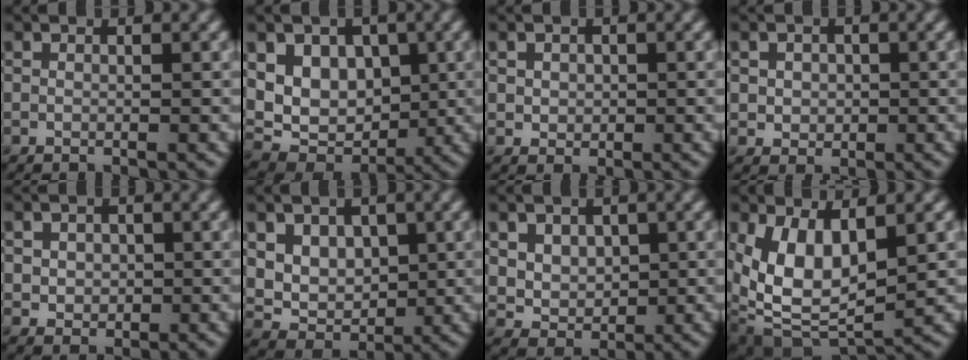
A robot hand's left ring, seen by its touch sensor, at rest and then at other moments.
{"total": 7.7, "force": [1.9, 5.9, 4.6], "torque": [-0.074, -0.001, 0.026]}
{"total": 1.3, "force": [0.2, 1.1, 0.5], "torque": [-0.006, -0.003, 0.006]}
{"total": 1.9, "force": [0.2, 1.6, 0.9], "torque": [-0.013, 0.001, 0.001]}
{"total": 2.2, "force": [0.2, 1.9, 1.1], "torque": [-0.020, 0.004, 0.000]}
{"total": 5.8, "force": [1.8, 4.6, 3.1], "torque": [-0.055, -0.003, 0.044]}
{"total": 4.6, "force": [1.6, 3.7, 2.2], "torque": [-0.051, 0.001, 0.039]}
{"total": 7.0, "force": [1.0, 3.6, 5.9], "torque": [-0.124, -0.016, 0.025]}